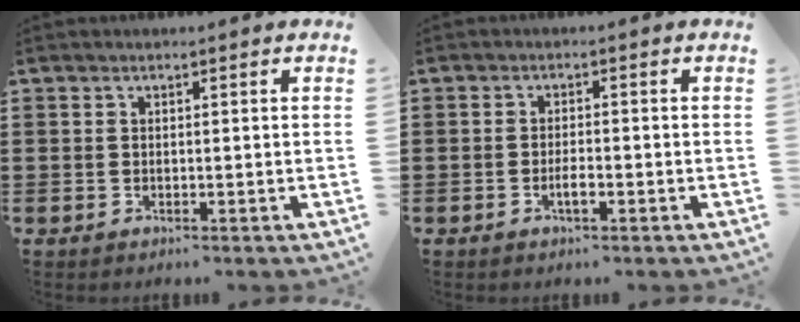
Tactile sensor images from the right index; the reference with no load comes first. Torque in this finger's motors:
{"motor_torque": [2.14, 0.00, 0.19, 0.07]}